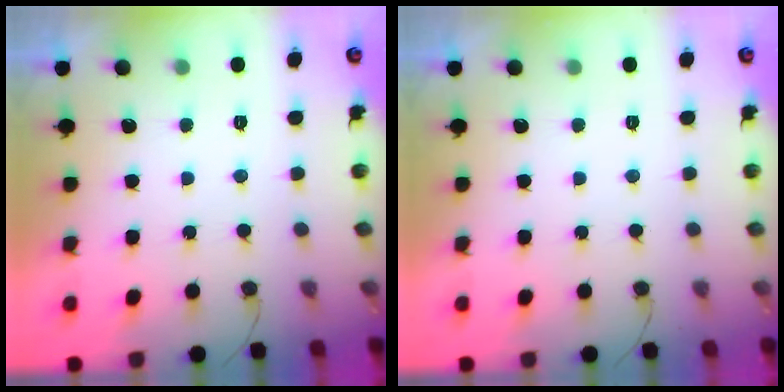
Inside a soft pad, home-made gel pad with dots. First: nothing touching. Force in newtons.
{"total": 0.0}